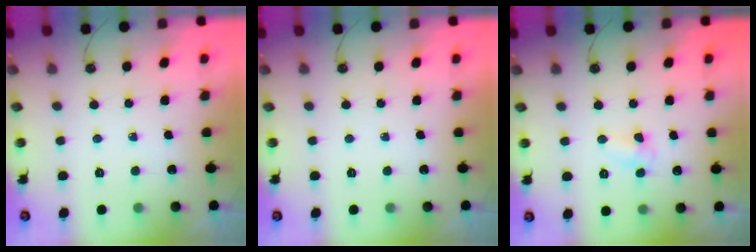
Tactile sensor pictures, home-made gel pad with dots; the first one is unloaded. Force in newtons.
{"total": 0.0}
{"total": 5.0, "press": 5.0, "slide": 0.5}